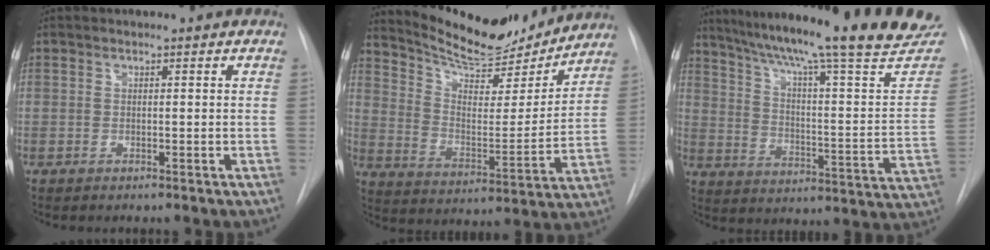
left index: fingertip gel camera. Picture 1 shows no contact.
{"total": 18.2, "force": [17.0, 4.0, 5.1], "torque": [-0.089, -0.013, 0.264]}
{"total": 29.8, "force": [25.1, 1.9, 15.9], "torque": [-0.248, -0.064, 0.327]}